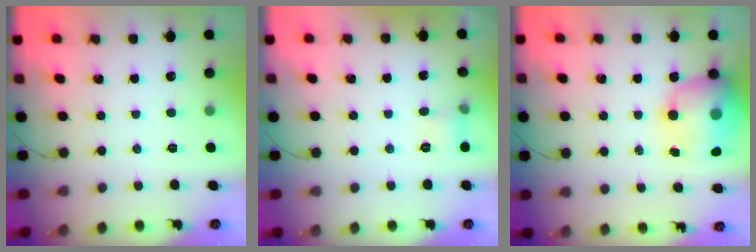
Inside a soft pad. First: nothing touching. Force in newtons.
{"total": 6.1, "press": 5.8, "slide": 2.1}
{"total": 15.1, "press": 14.6, "slide": 3.8}